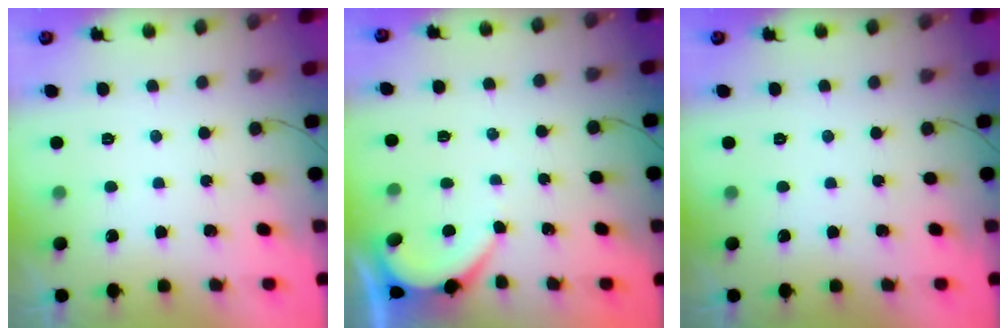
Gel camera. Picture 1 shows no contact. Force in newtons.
{"total": 1.9, "press": 1.9, "slide": 0.3}
{"total": 0.0}